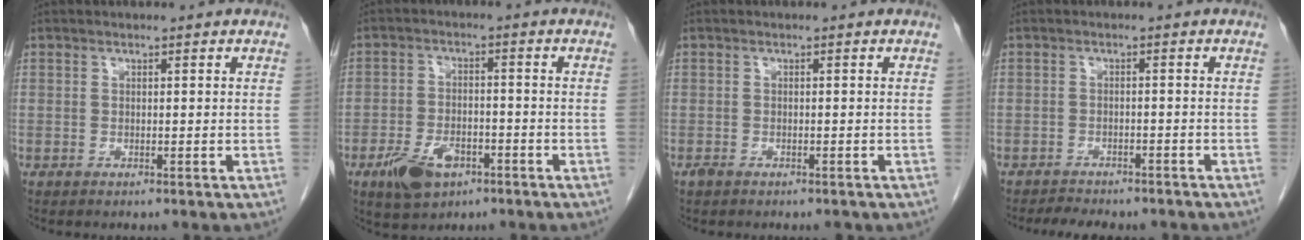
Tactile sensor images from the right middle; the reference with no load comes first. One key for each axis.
{"total": 7.1, "fx": -3.8, "fy": 3.8, "fz": 4.6, "tx": -0.089, "ty": -0.002, "tz": -0.061}
{"total": 2.1, "fx": -1.7, "fy": 0.9, "fz": 1.0, "tx": -0.019, "ty": -0.004, "tz": -0.021}
{"total": 6.2, "fx": -5.5, "fy": 1.8, "fz": 2.1, "tx": -0.037, "ty": 0.000, "tz": -0.073}